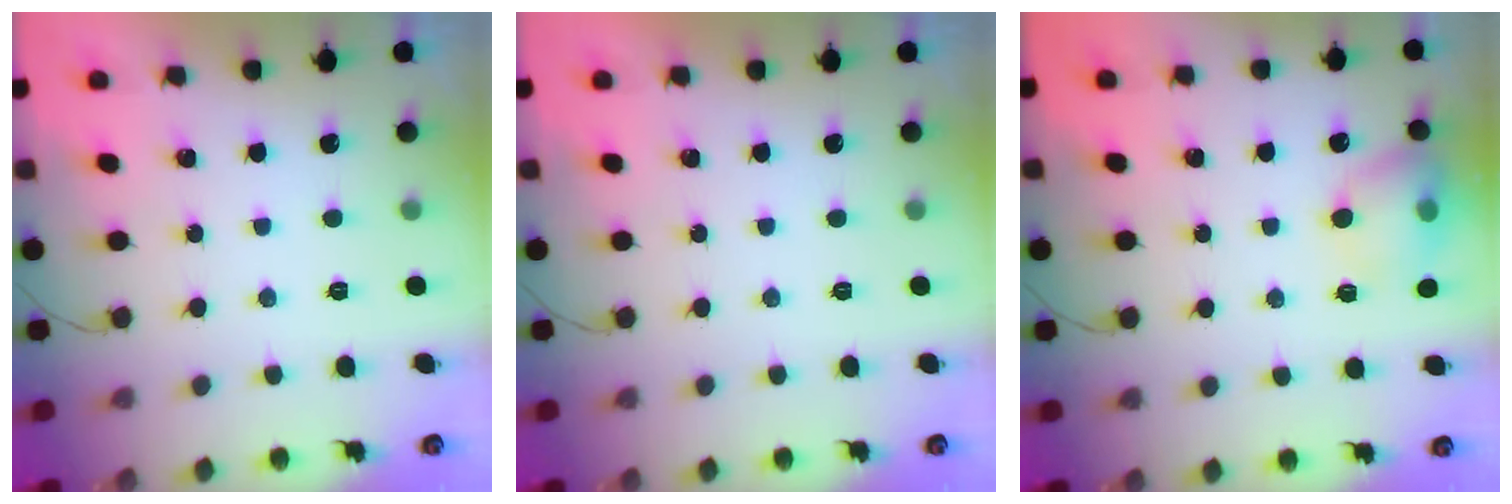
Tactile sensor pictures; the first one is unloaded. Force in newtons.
{"total": 0.0}
{"total": 10.7, "press": 10.6, "slide": 1.6}